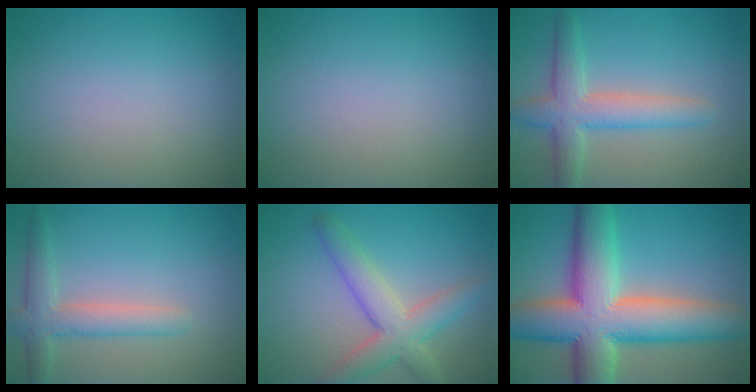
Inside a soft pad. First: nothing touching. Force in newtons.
{"total": 0.0}
{"total": 4.9, "press": 4.9, "slide": 0.2}
{"total": 3.6, "press": 3.6, "slide": 0.3}
{"total": 5.3, "press": 5.3, "slide": 0.2}
{"total": 13.4, "press": 13.3, "slide": 0.9}